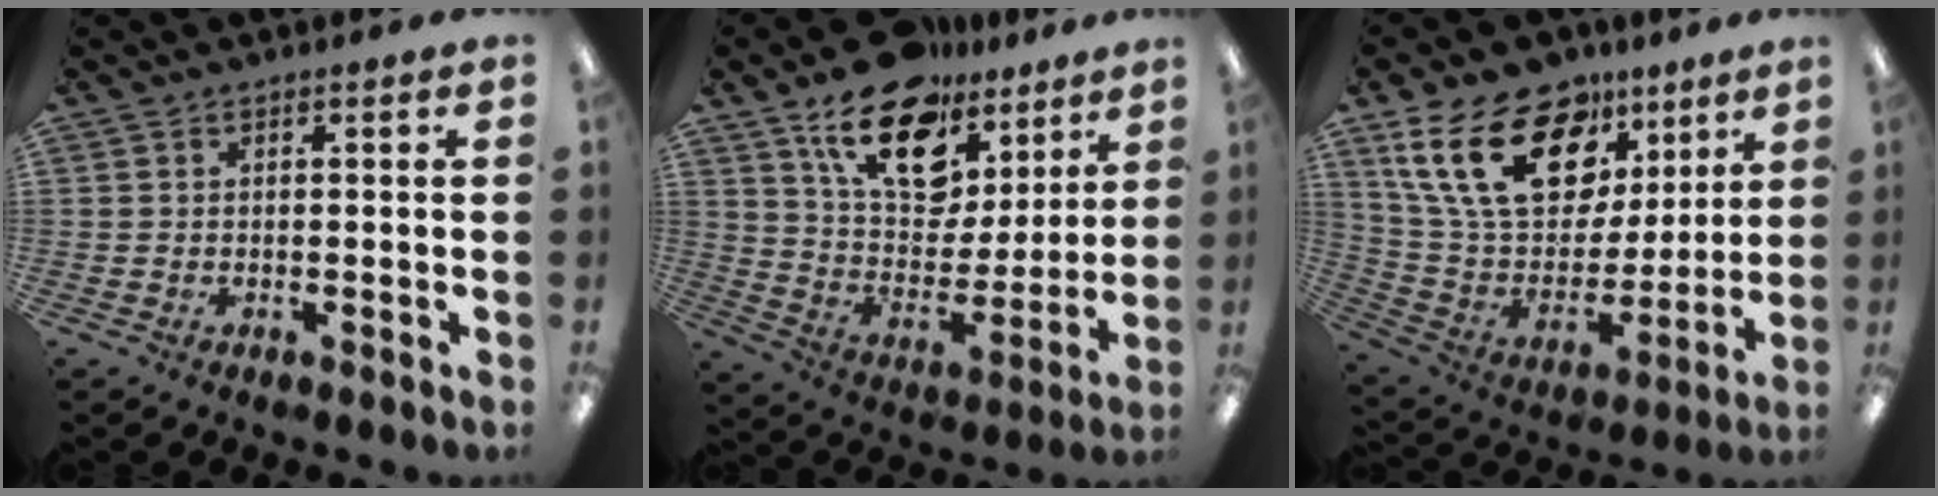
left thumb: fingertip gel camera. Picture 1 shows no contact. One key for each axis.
{"total": 19.4, "fx": 12.5, "fy": 11.3, "fz": 9.6, "tx": -0.162, "ty": -0.067, "tz": 0.223}
{"total": 23.5, "fx": 12.0, "fy": 14.3, "fz": 14.3, "tx": -0.264, "ty": -0.044, "tz": 0.217}